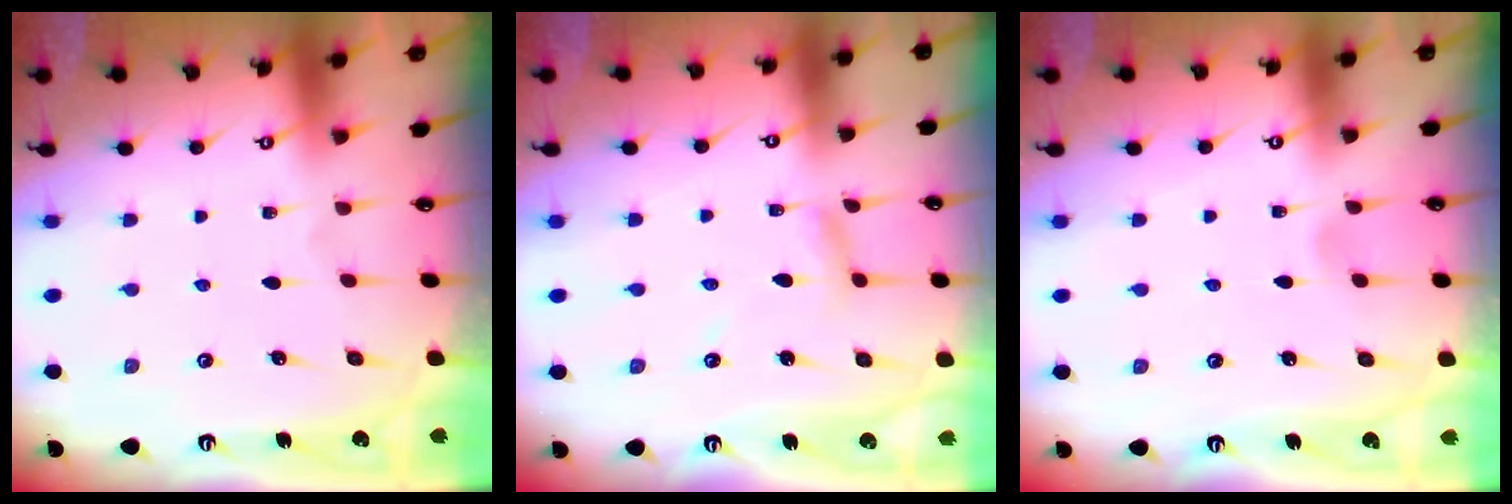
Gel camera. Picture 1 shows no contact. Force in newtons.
{"total": 4.1, "press": 4.1, "slide": 0.4}
{"total": 2.3, "press": 2.3, "slide": 0.3}